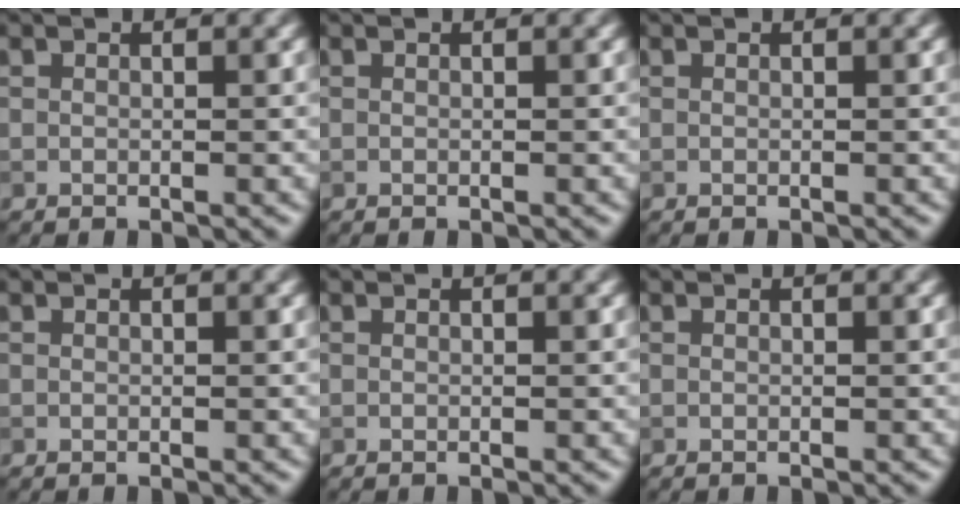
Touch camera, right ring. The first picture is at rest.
{"total": 0.0}
{"total": 0.0}
{"total": 0.0}
{"total": 0.0}
{"total": 0.0}